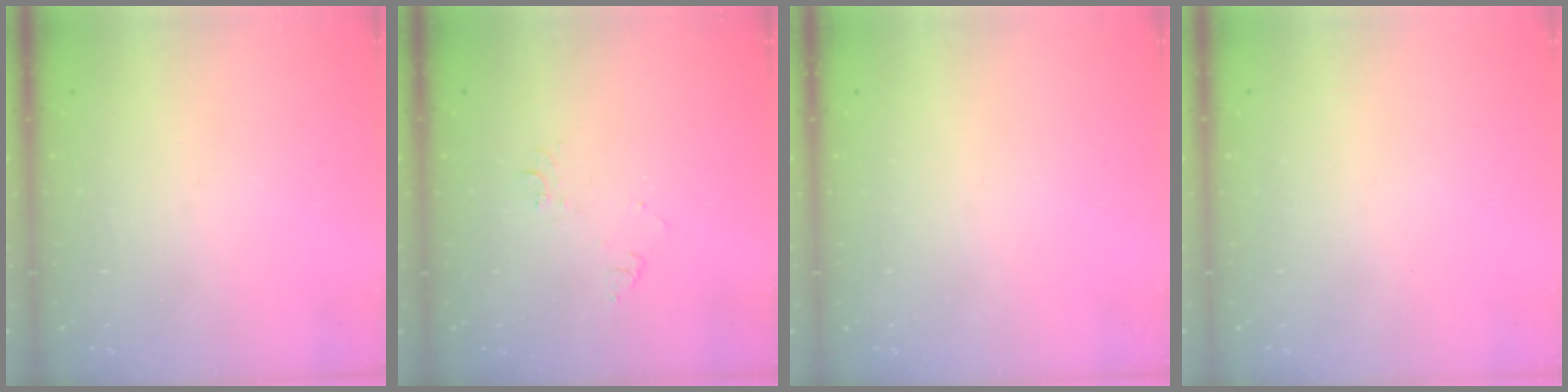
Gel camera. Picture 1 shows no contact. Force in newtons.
{"total": 6.2, "press": 6.2, "slide": 0.5}
{"total": 0.0}
{"total": 1.6, "press": 1.6, "slide": 0.1}